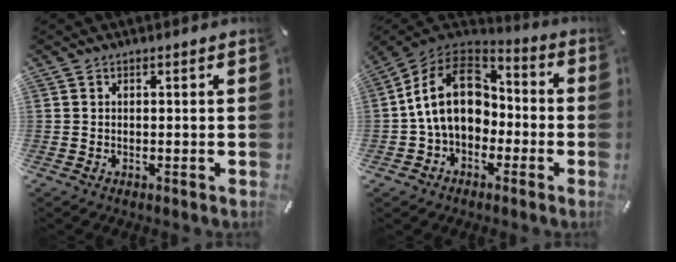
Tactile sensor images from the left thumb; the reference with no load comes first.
{"total": 16.9, "force": [-0.2, 12.9, 11.0], "torque": [-0.221, 0.023, -0.006]}